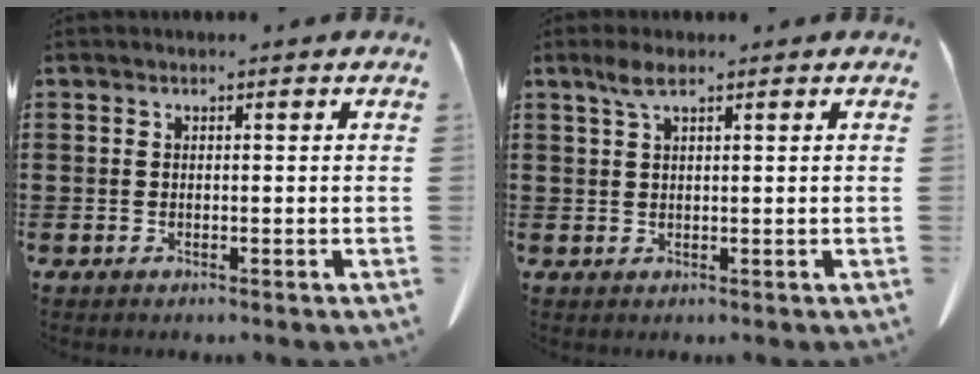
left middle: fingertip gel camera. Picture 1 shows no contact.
{"total": 2.8, "force": [1.6, 0.7, 2.2], "torque": [-0.048, 0.004, 0.028]}